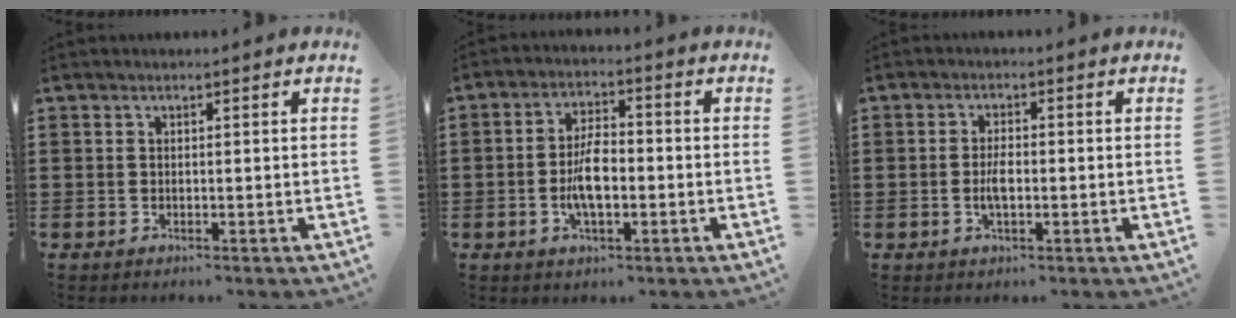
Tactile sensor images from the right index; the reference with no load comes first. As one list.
[{"total": 6.6, "force": [-1.3, 2.8, 5.8], "torque": [-0.129, -0.002, -0.030]}, {"total": 3.2, "force": [-0.6, 1.3, 2.8], "torque": [-0.060, -0.001, -0.013]}]